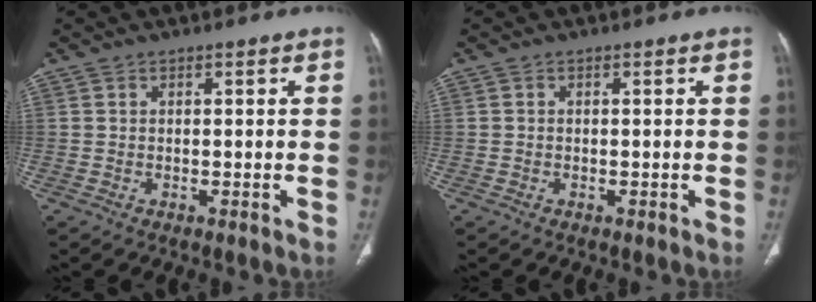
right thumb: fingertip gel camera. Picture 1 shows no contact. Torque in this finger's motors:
{"motor_torque": [-0.01, 0.36, -0.24, 0.10, 0.01]}